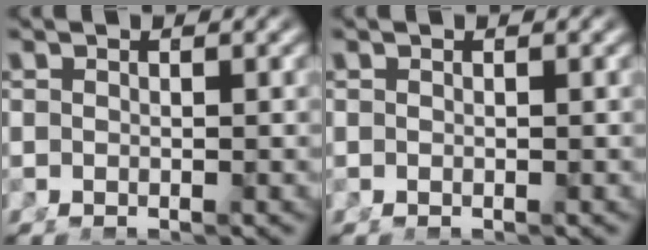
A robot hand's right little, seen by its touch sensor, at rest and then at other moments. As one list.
[{"total": 0.0}]